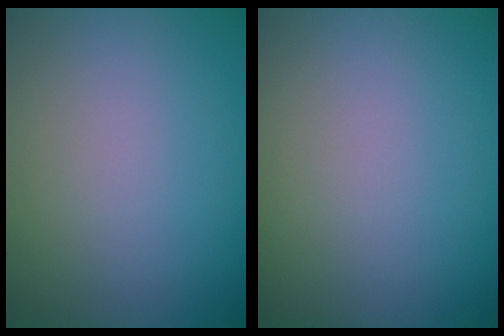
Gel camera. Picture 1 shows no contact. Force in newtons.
{"total": 0.0}